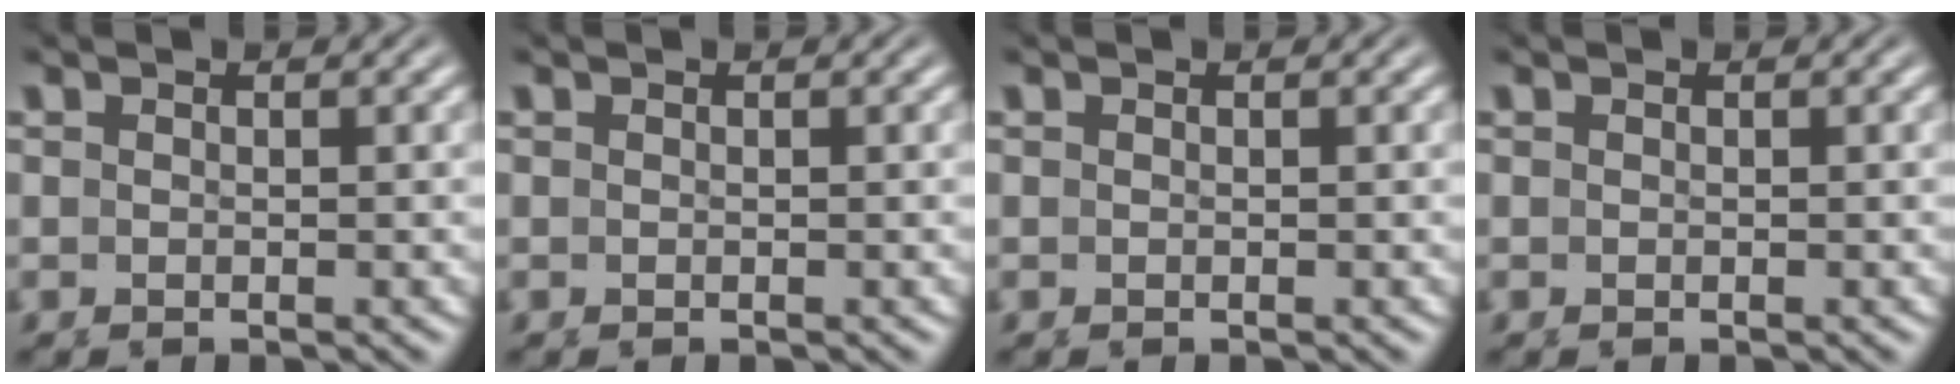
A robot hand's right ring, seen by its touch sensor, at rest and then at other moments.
{"total": 0.0}
{"total": 0.0}
{"total": 0.0}